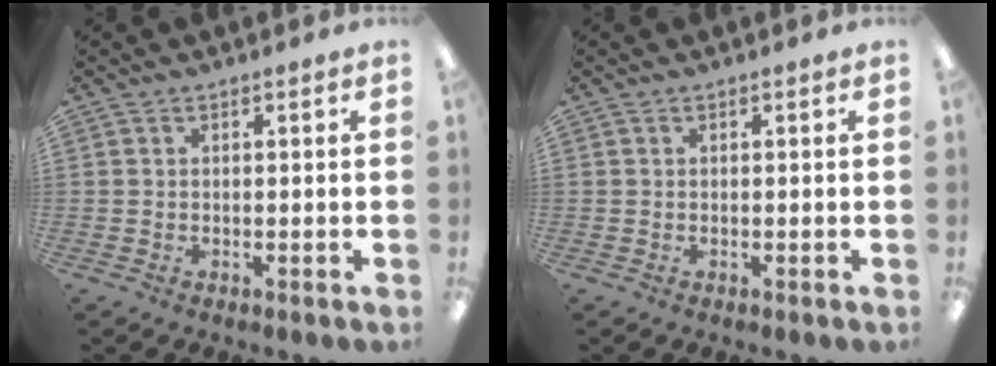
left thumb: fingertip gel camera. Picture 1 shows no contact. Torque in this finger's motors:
{"motor_torque": [0.00, 0.00, 0.02, -0.01, 0.00]}